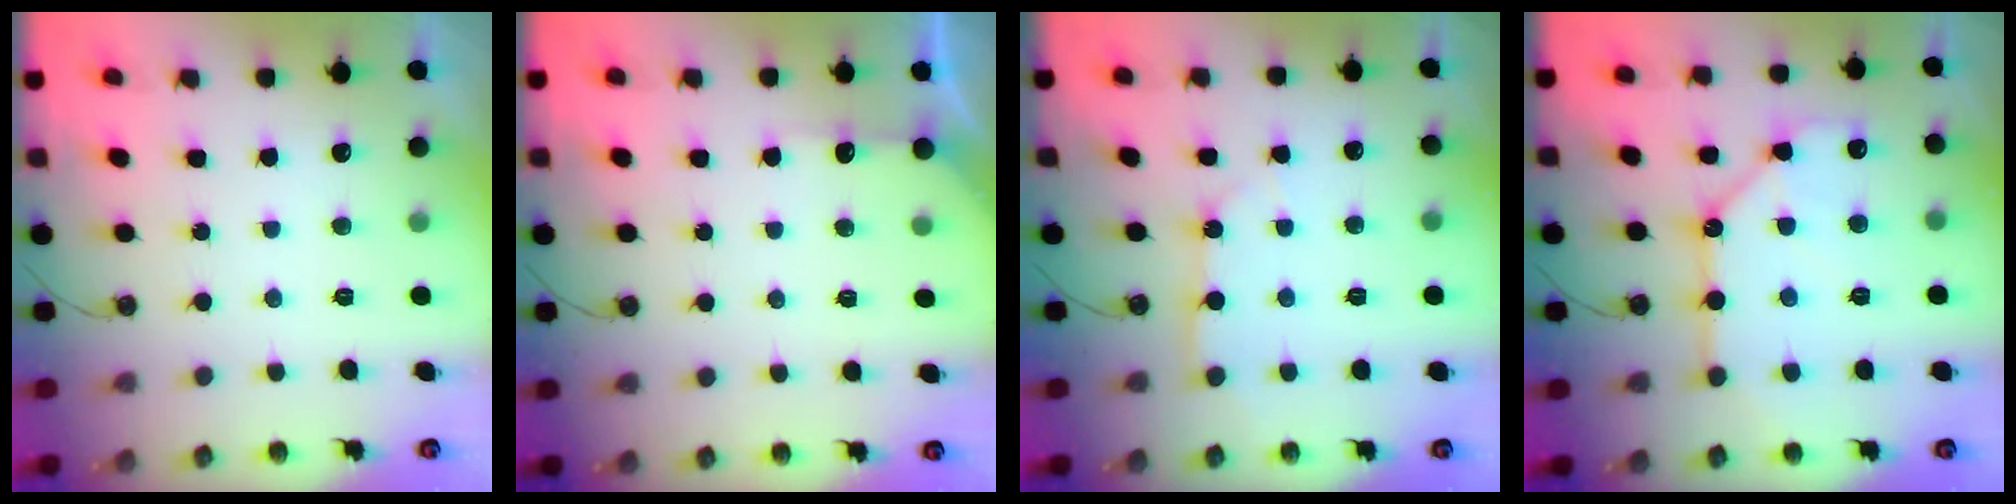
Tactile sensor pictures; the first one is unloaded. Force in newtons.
{"total": 3.9, "press": 3.8, "slide": 0.4}
{"total": 3.0, "press": 3.0, "slide": 0.4}
{"total": 12.1, "press": 12.0, "slide": 1.2}